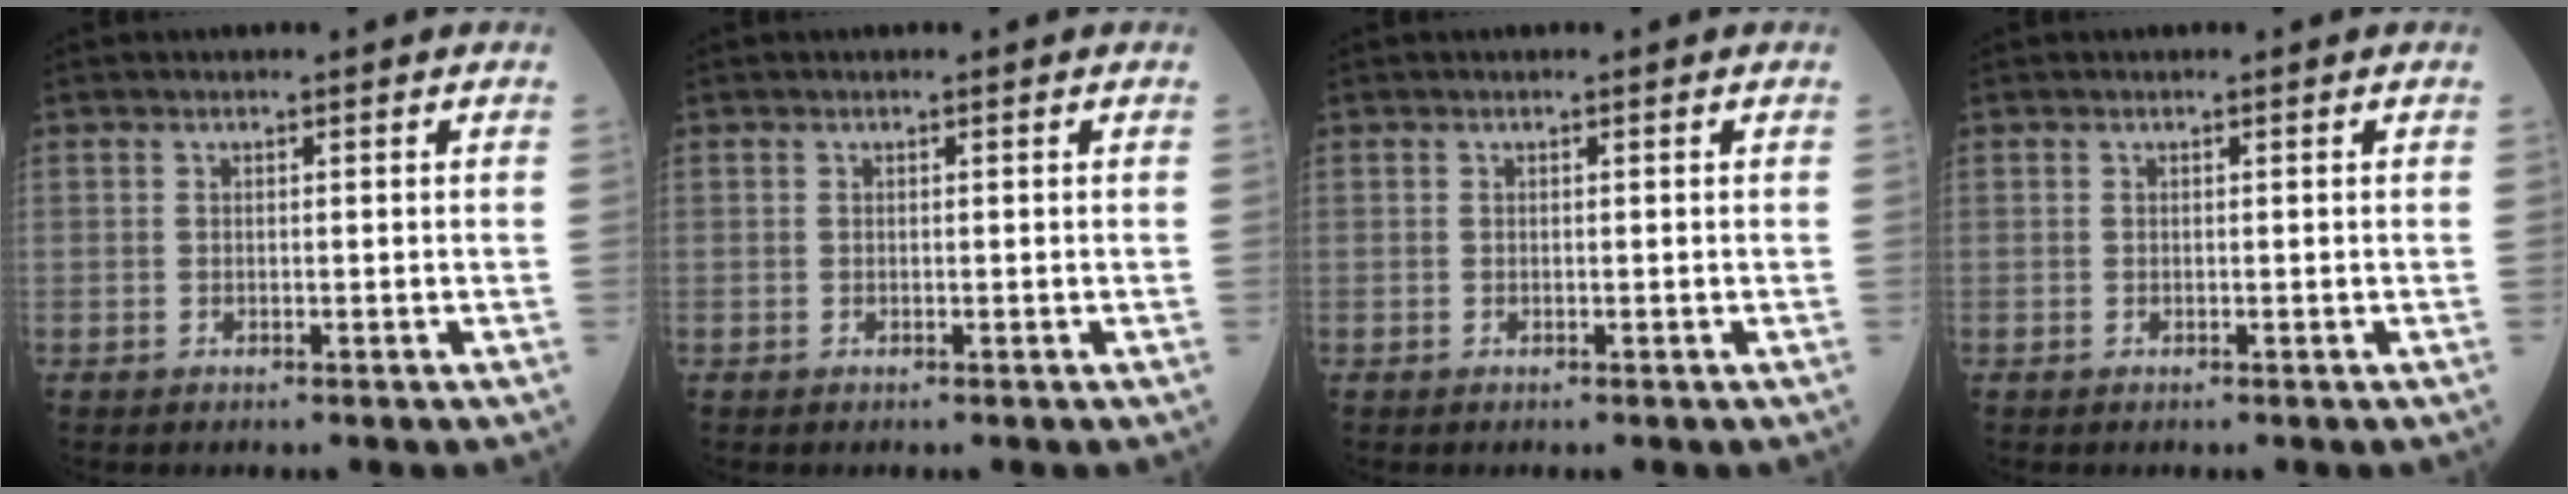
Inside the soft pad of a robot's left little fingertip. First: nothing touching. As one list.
[{"total": 0.0}, {"total": 0.0}, {"total": 0.0}]